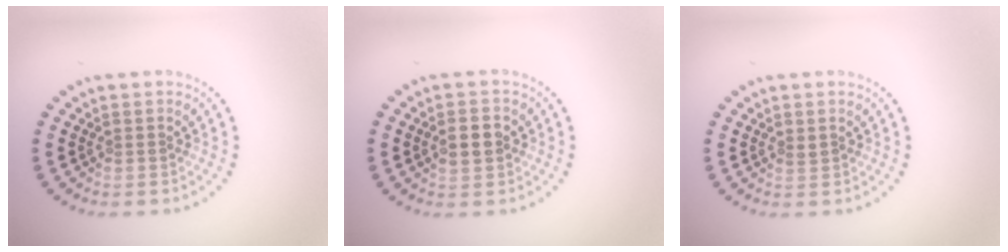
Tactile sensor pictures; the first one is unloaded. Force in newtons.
{"total": 2.3, "press": 2.3, "slide": 0.2}
{"total": 0.6, "press": 0.4, "slide": 0.3}